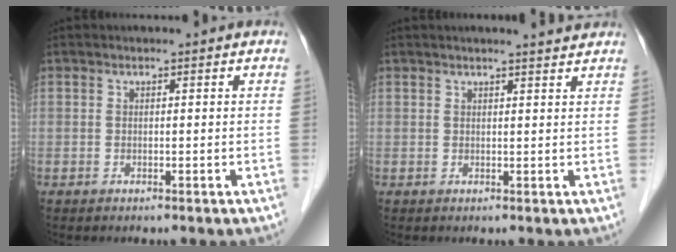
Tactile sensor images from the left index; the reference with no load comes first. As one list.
[{"total": 3.1, "force": [2.9, -0.1, 1.0], "torque": [-0.016, 0.004, 0.032]}]